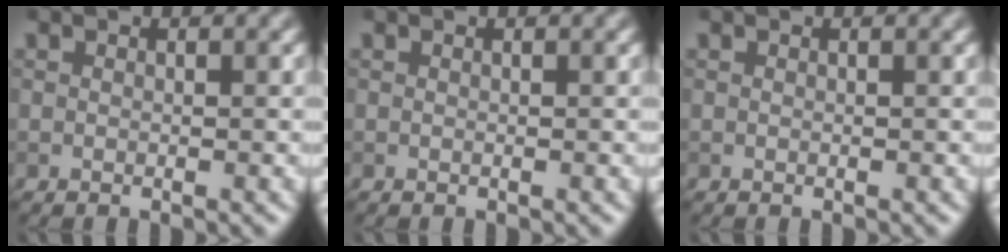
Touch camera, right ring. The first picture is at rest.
{"total": 0.0}
{"total": 0.0}